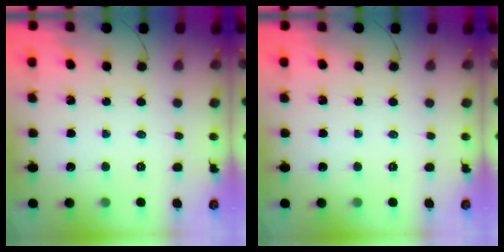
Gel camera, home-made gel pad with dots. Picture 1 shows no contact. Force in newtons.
{"total": 0.0}